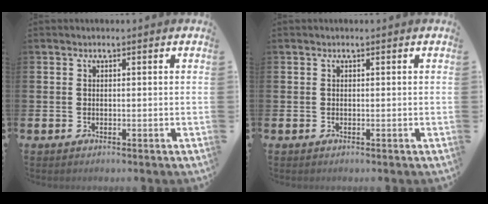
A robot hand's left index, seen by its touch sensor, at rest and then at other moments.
{"total": 0.0}